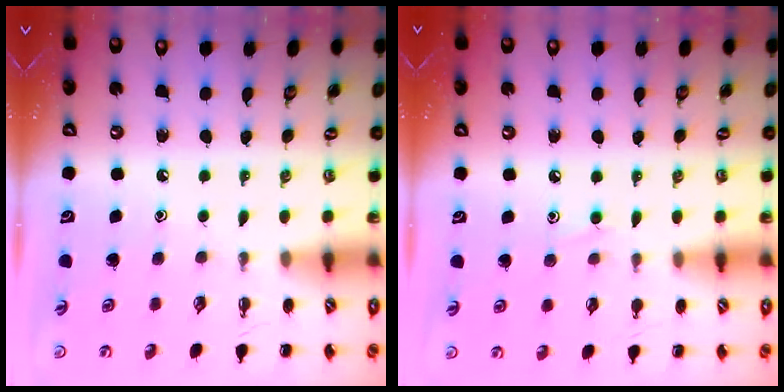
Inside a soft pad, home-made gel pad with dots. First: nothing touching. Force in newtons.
{"total": 6.5, "press": 6.1, "slide": 2.3}